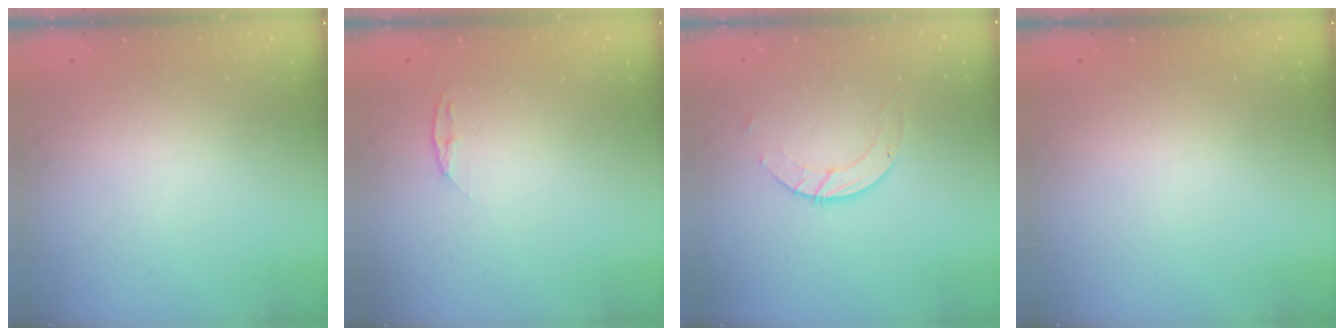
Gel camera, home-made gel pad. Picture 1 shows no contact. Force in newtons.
{"total": 4.1, "press": 4.1, "slide": 0.5}
{"total": 3.0, "press": 3.0, "slide": 0.3}
{"total": 0.0}